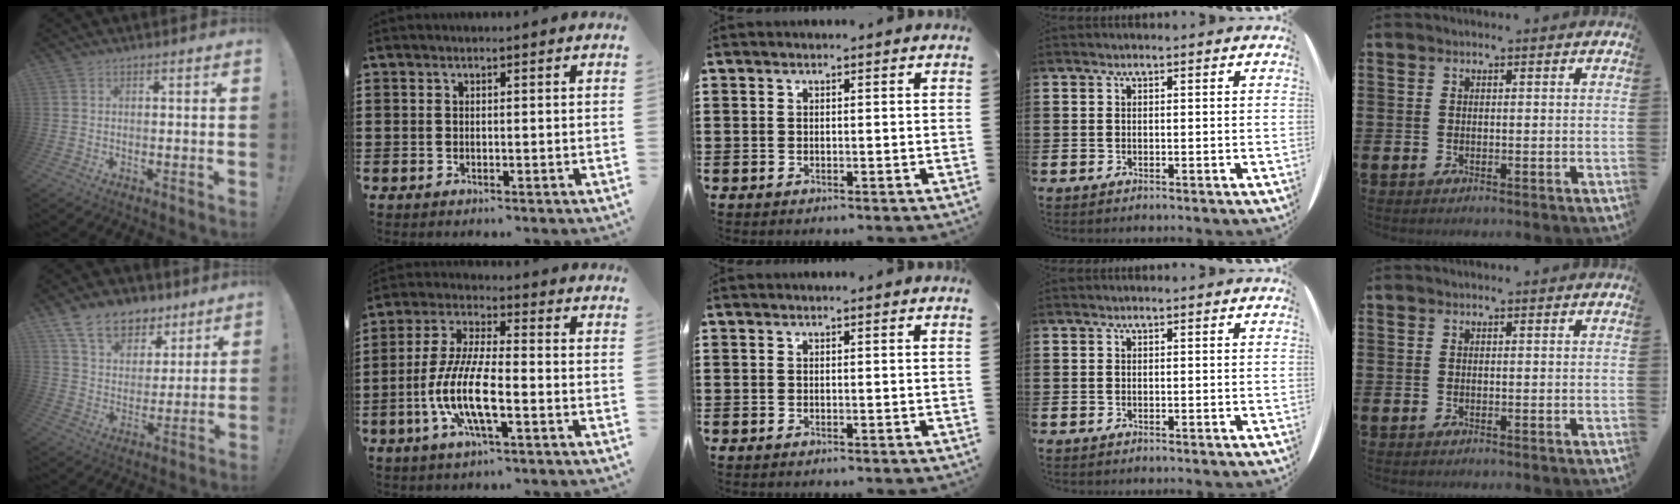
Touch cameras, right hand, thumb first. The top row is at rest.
{"thumb": {"total": 13.3, "force": [8.9, 8.4, 5.1], "torque": [-0.086, -0.057, 0.170]}, "index": {"total": 10.0, "force": [-3.5, 2.6, 9.0], "torque": [-0.208, -0.015, -0.073]}}